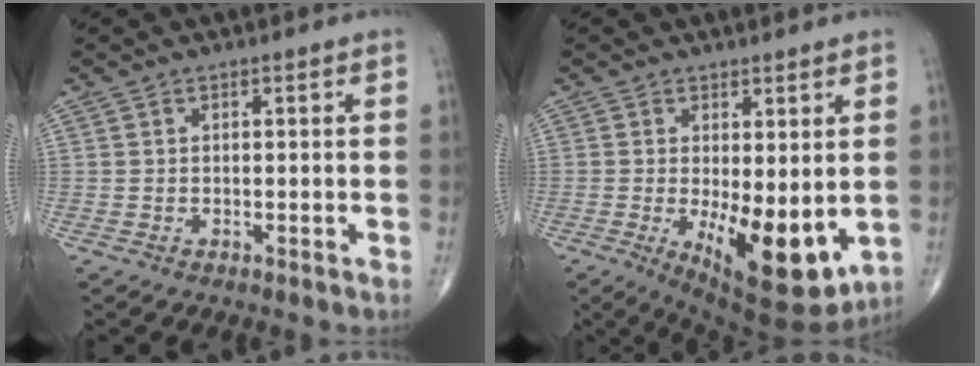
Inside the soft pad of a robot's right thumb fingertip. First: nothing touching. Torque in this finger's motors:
{"motor_torque": [1.34, 2.63, 0.34, -0.14, 0.35]}